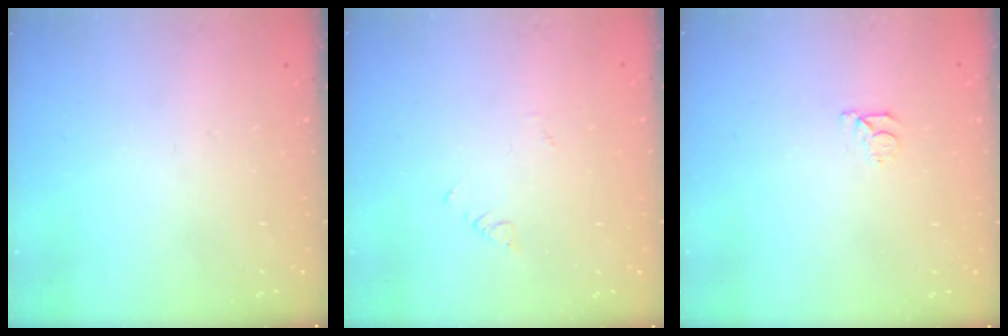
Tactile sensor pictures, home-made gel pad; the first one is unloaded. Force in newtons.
{"total": 1.8, "press": 1.7, "slide": 0.4}
{"total": 4.0, "press": 4.0, "slide": 0.4}